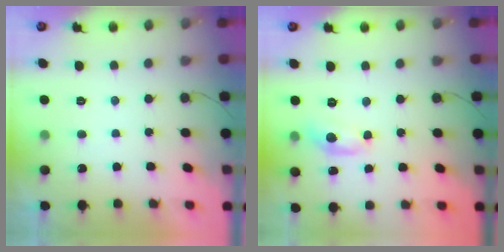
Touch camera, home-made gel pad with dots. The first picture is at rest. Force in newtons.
{"total": 7.5, "press": 7.4, "slide": 0.4}